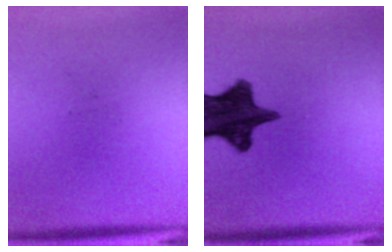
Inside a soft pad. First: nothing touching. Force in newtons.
{"total": 13.1}